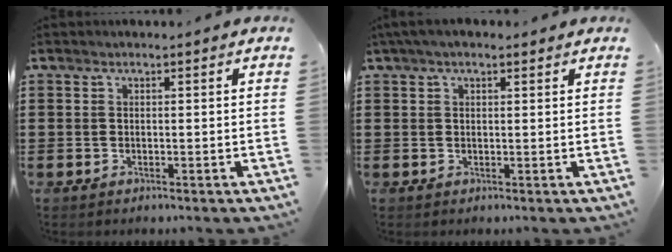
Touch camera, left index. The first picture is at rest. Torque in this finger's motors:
{"motor_torque": [2.14, 0.00, 0.40, 0.12]}